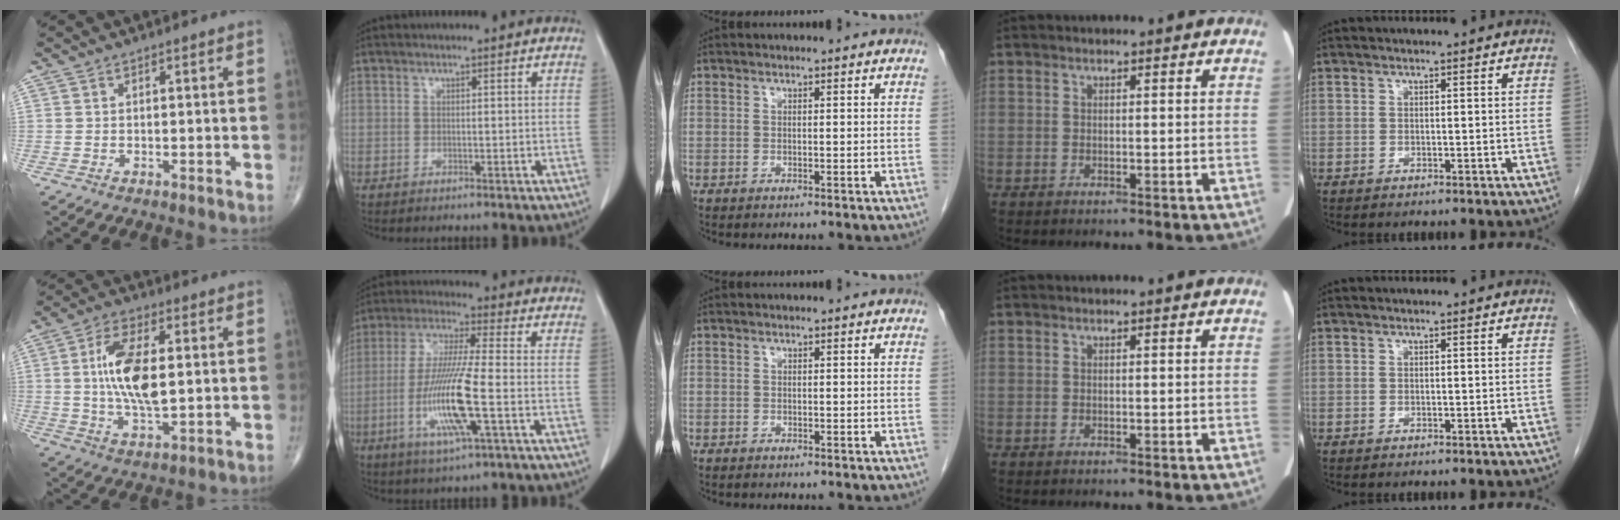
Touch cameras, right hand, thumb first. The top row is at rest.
{"thumb": {"total": 13.2, "force": [1.2, 5.8, 11.8], "torque": [-0.223, -0.004, 0.023]}, "index": {"total": 12.6, "force": [-3.2, 0.3, 12.1], "torque": [-0.249, -0.016, -0.067]}, "middle": {"total": 0.7, "force": [-0.6, 0.4, 0.2], "torque": [-0.006, 0.000, -0.010]}}